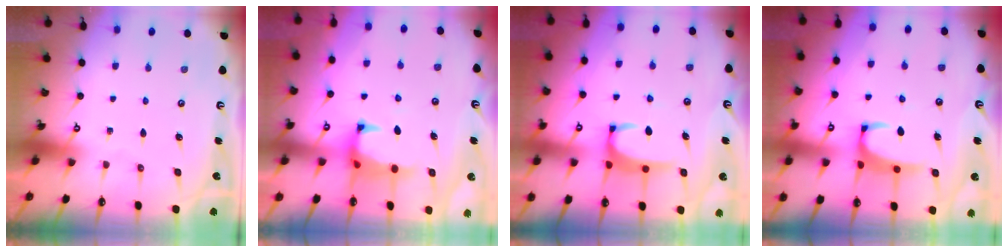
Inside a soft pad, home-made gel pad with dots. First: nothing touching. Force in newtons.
{"total": 1.1, "press": 0.6, "slide": 0.9}
{"total": 2.6, "press": 2.6, "slide": 0.5}
{"total": 2.4, "press": 2.3, "slide": 0.7}